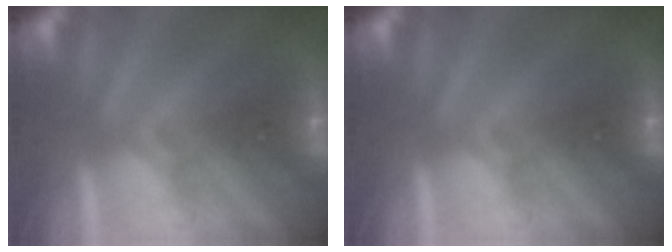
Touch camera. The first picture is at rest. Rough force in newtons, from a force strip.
{"total": 0.0}